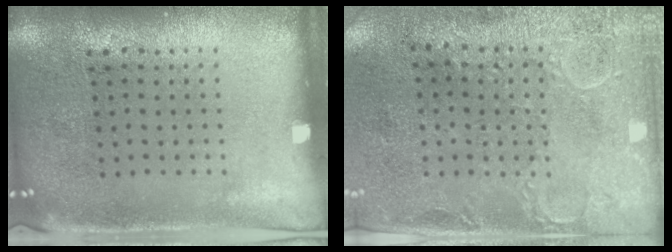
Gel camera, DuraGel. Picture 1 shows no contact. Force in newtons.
{"total": 2.9, "press": 2.3, "slide": 1.8}